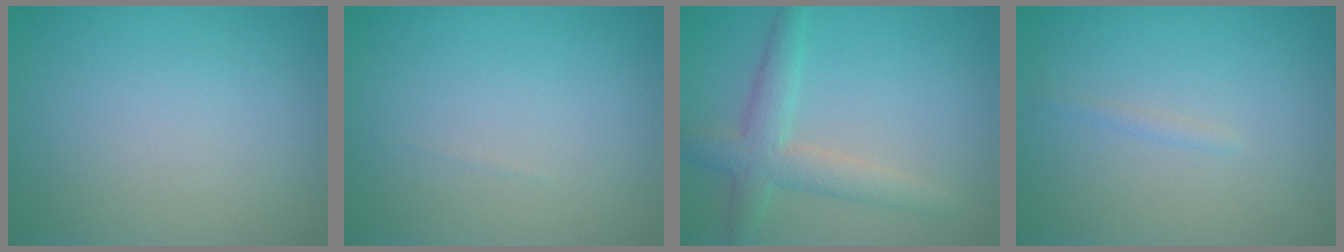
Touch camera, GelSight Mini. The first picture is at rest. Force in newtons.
{"total": 0.0}
{"total": 4.0, "press": 4.0, "slide": 0.3}
{"total": 0.6, "press": 0.6, "slide": 0.0}